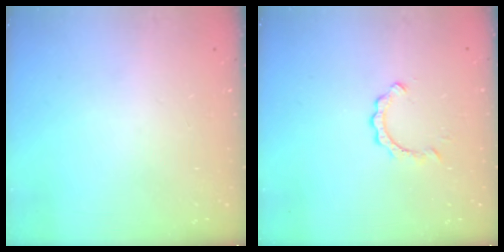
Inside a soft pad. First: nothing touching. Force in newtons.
{"total": 2.3, "press": 2.3, "slide": 0.3}